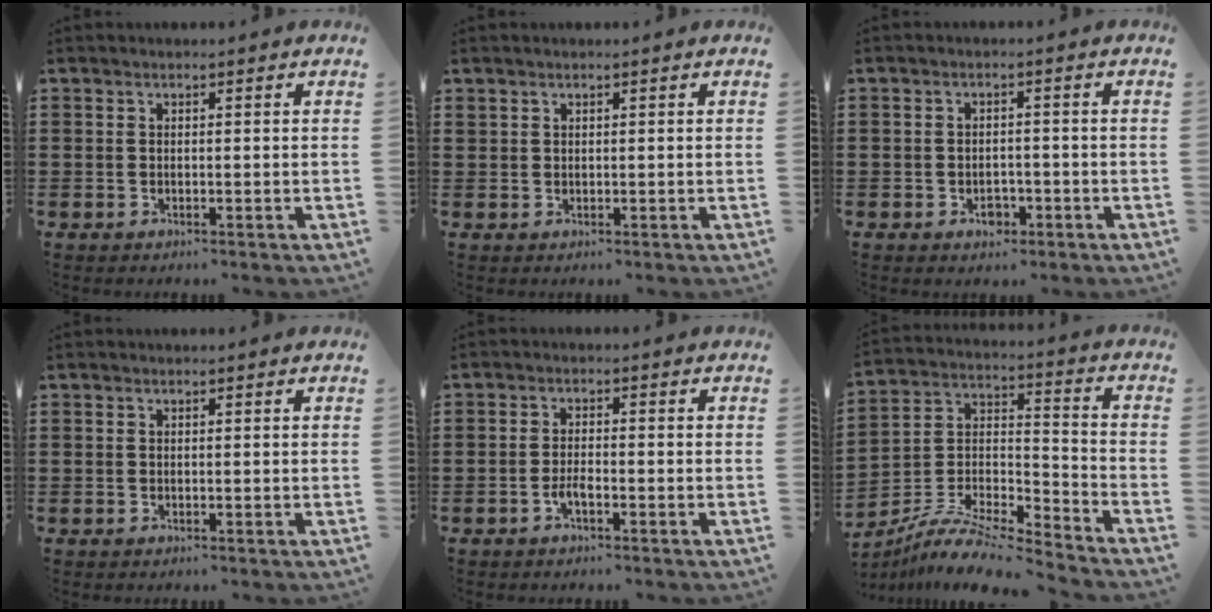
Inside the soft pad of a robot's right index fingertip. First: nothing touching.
{"total": 0.8, "force": [0.7, 0.4, 0.0], "torque": [-0.001, 0.000, 0.014]}
{"total": 2.5, "force": [-1.2, 1.7, 1.3], "torque": [-0.028, -0.001, -0.024]}
{"total": 0.0}
{"total": 2.2, "force": [-1.3, 0.5, 1.7], "torque": [-0.038, 0.000, -0.027]}
{"total": 9.4, "force": [-8.5, 1.3, 3.9], "torque": [-0.080, 0.007, -0.172]}